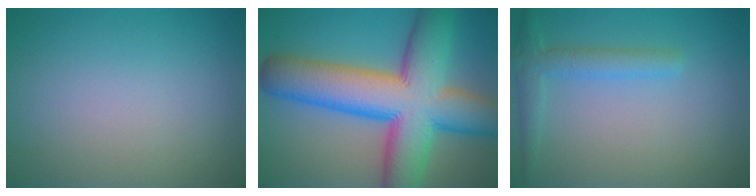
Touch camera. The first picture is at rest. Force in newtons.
{"total": 14.7, "press": 14.7, "slide": 0.4}
{"total": 2.6, "press": 2.6, "slide": 0.2}